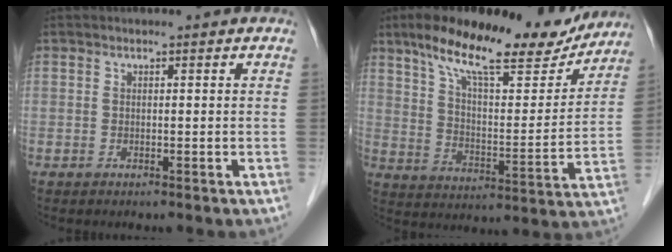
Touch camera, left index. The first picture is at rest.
{"total": 20.0, "force": [15.7, 4.8, 11.3], "torque": [-0.178, 0.012, 0.243]}